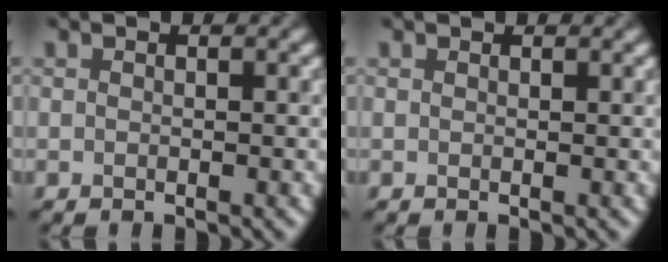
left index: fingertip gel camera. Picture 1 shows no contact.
{"total": 0.0}